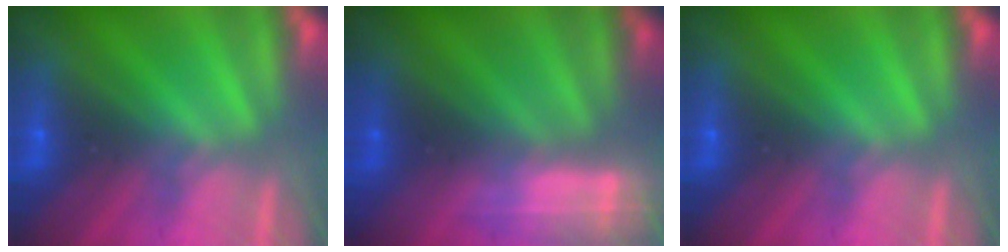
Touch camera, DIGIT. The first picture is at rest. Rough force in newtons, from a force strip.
{"total": 2.4}
{"total": 0.0}